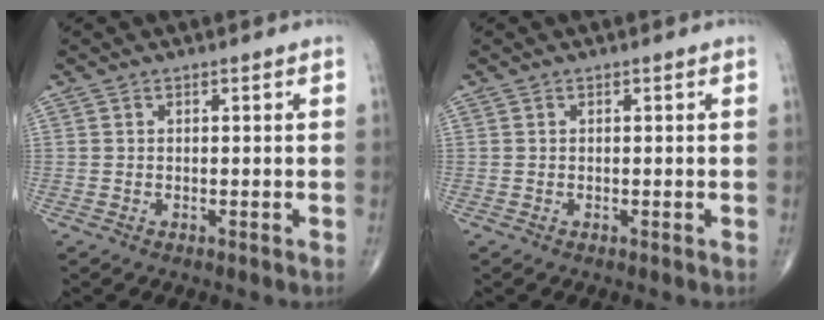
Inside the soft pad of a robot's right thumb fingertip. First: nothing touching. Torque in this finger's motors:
{"motor_torque": [-0.08, 0.08, -0.06, 0.04, 0.00]}